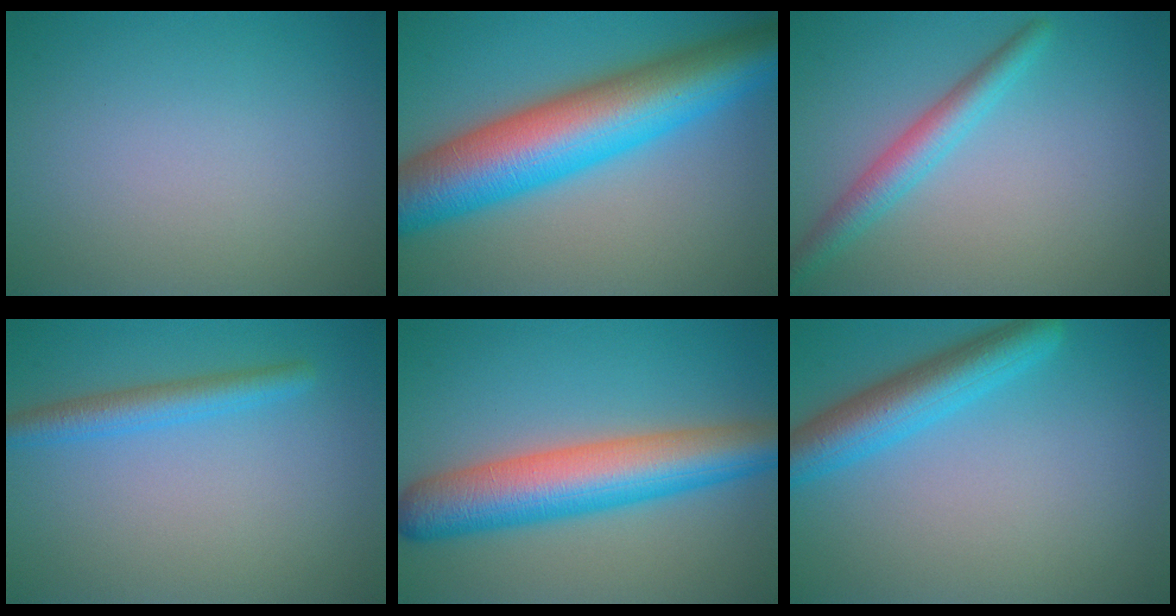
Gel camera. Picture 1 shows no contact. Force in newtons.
{"total": 12.8, "press": 12.8, "slide": 0.1}
{"total": 3.1, "press": 3.1, "slide": 0.1}
{"total": 2.8, "press": 2.8, "slide": 0.1}
{"total": 8.9, "press": 8.9, "slide": 0.3}
{"total": 5.3, "press": 5.2, "slide": 0.2}